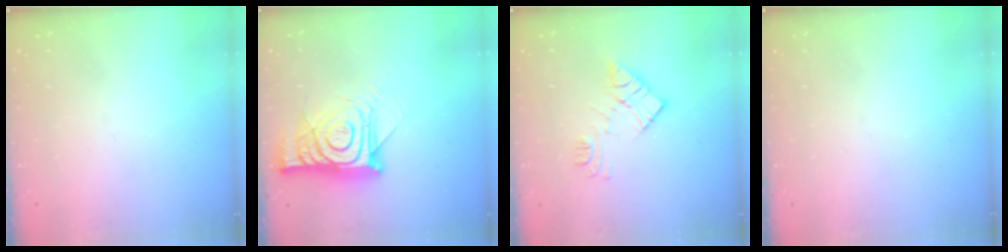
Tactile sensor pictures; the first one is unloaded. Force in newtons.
{"total": 15.3, "press": 15.2, "slide": 1.4}
{"total": 11.0, "press": 11.0, "slide": 0.9}
{"total": 0.0}